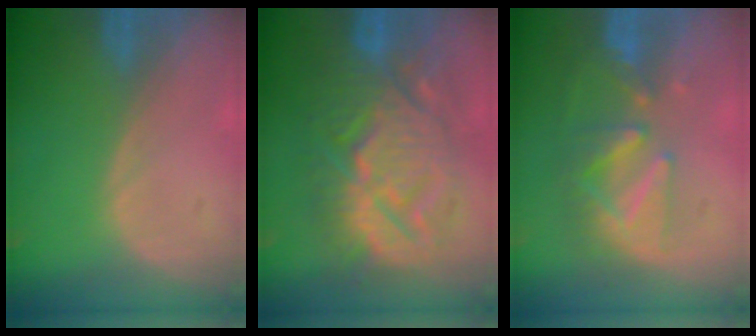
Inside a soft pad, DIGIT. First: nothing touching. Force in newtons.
{"total": 13.7, "press": 13.6, "slide": 1.3}
{"total": 8.5, "press": 8.0, "slide": 3.1}